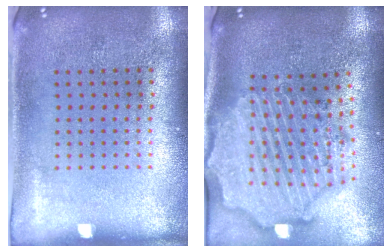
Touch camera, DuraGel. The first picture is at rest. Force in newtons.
{"total": 3.4, "press": 2.9, "slide": 1.7}